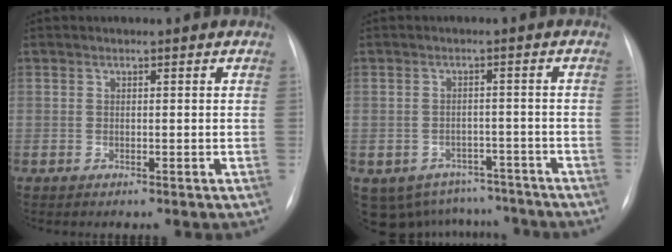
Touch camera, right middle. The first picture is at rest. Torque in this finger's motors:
{"motor_torque": [0.36, -0.52, 0.00, -0.01]}